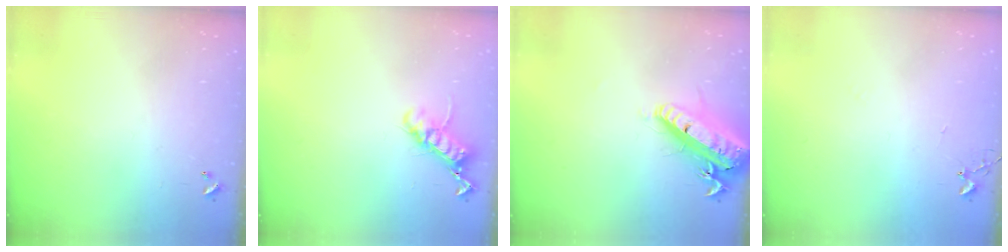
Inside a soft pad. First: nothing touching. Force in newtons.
{"total": 11.9, "press": 11.8, "slide": 0.9}
{"total": 23.1, "press": 22.6, "slide": 5.0}
{"total": 4.9, "press": 4.9, "slide": 0.5}